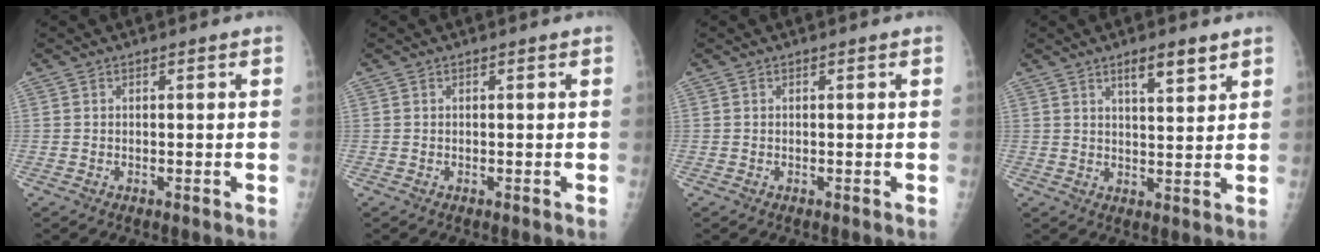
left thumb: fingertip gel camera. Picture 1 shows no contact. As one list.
[{"total": 0.0}, {"total": 0.0}, {"total": 5.4, "force": [3.4, 1.5, 3.9], "torque": [-0.050, -0.023, 0.055]}]